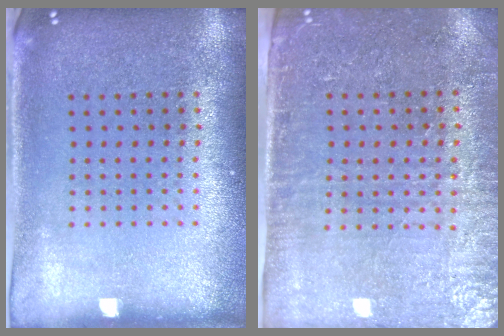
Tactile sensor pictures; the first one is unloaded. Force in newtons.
{"total": 3.3, "press": 3.0, "slide": 1.3}